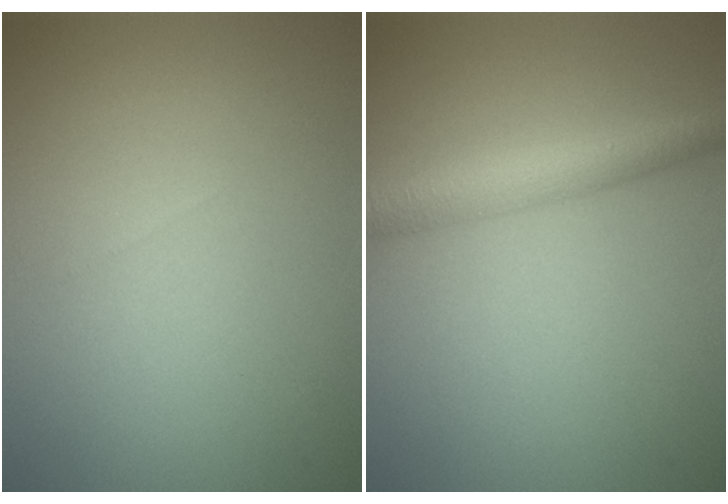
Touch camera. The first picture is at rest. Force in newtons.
{"total": 4.0, "press": 4.0, "slide": 0.1}